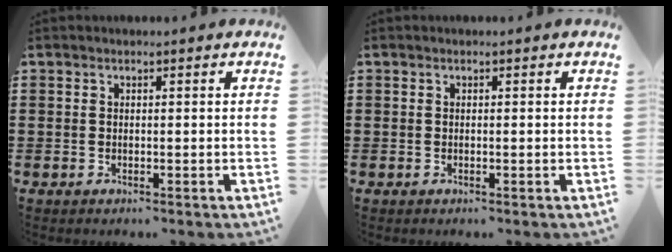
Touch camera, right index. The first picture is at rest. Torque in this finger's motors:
{"motor_torque": [0.44, 0.41, 0.00, 0.00]}